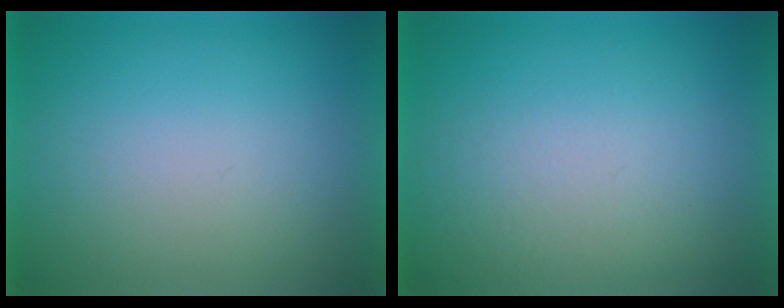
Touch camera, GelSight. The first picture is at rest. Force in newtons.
{"total": 3.6}